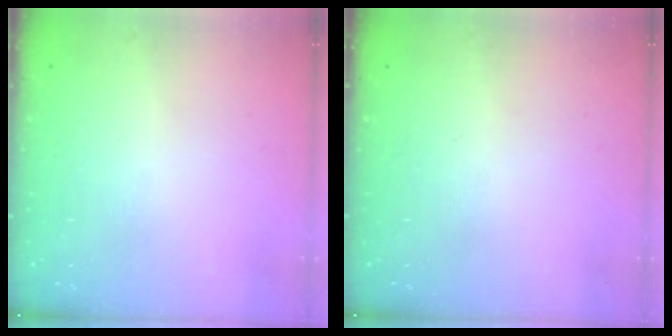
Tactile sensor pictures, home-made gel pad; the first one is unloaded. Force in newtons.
{"total": 0.0}